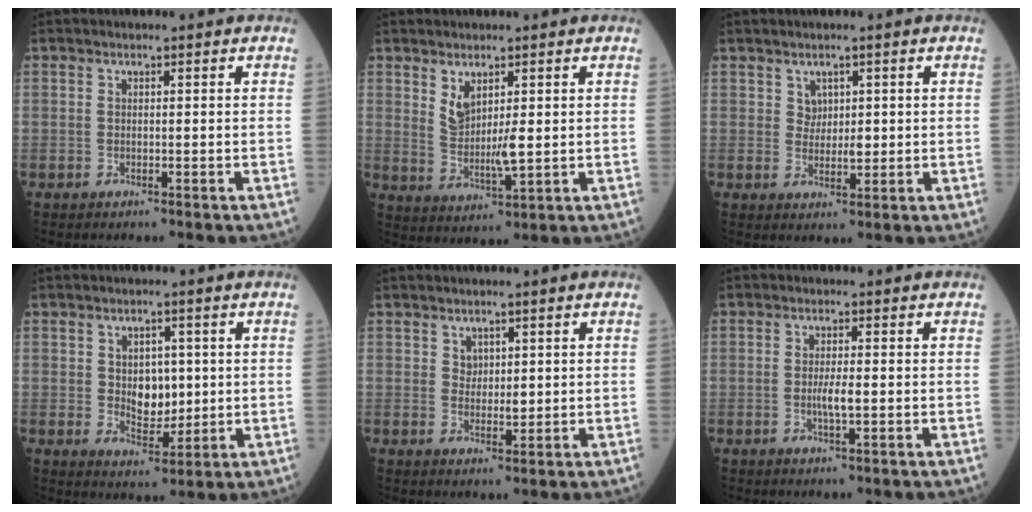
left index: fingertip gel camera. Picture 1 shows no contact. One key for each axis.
{"total": 5.1, "fx": 1.8, "fy": 1.5, "fz": 4.5, "tx": -0.097, "ty": -0.005, "tz": 0.044}
{"total": 2.4, "fx": 1.2, "fy": 1.8, "fz": 1.1, "tx": -0.024, "ty": 0.002, "tz": 0.025}
{"total": 5.2, "fx": 0.8, "fy": 3.3, "fz": 3.9, "tx": -0.063, "ty": 0.001, "tz": 0.023}
{"total": 2.3, "fx": 1.4, "fy": 1.5, "fz": 1.1, "tx": -0.023, "ty": 0.001, "tz": 0.031}
{"total": 2.5, "fx": -0.2, "fy": 0.2, "fz": 2.4, "tx": -0.049, "ty": -0.003, "tz": -0.002}